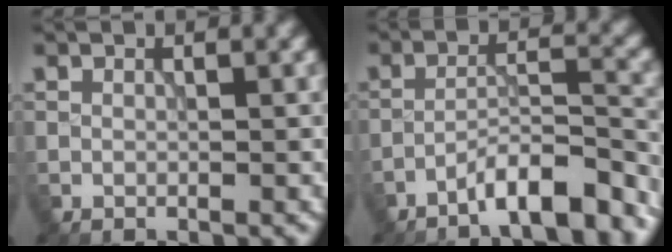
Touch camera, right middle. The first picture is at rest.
{"total": 6.4, "force": [-4.9, 1.1, 3.9], "torque": [-0.053, 0.012, -0.082]}